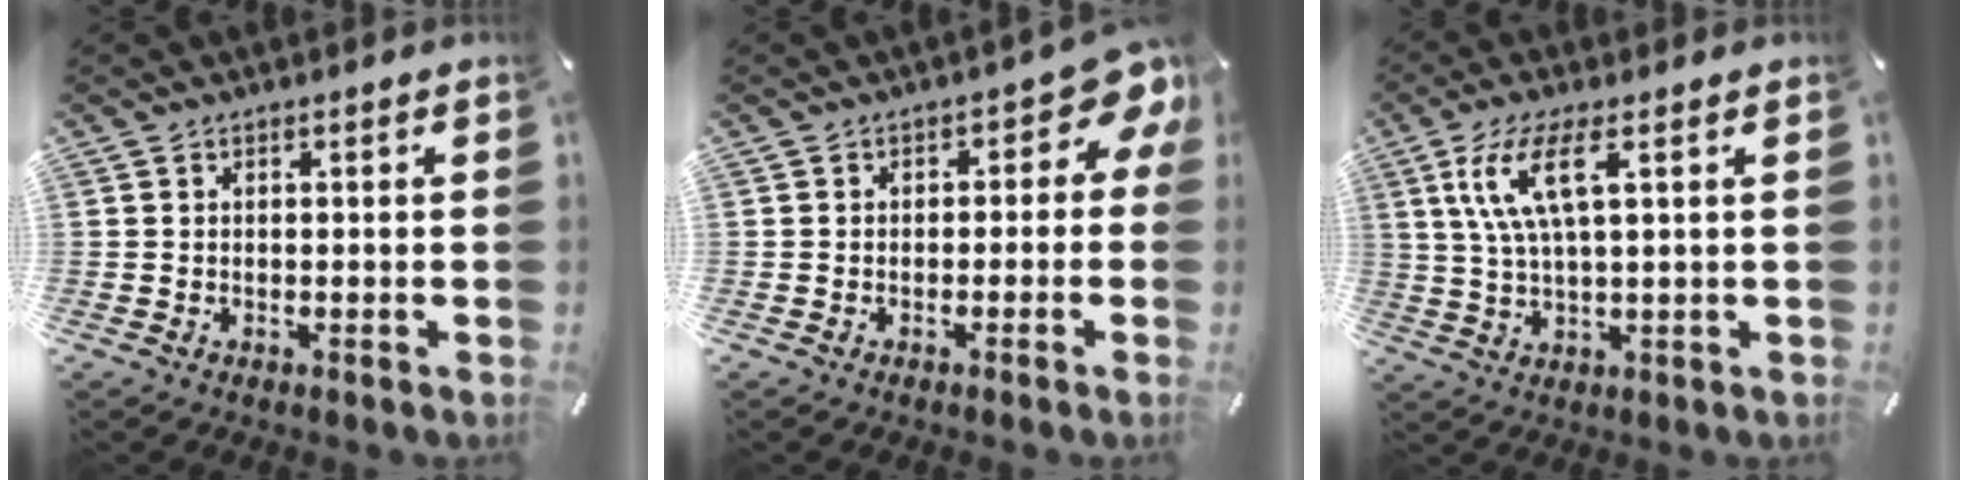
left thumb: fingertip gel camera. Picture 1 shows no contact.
{"total": 5.8, "force": [1.4, 3.5, 4.4], "torque": [-0.049, -0.009, 0.016]}
{"total": 10.1, "force": [3.9, 2.7, 8.9], "torque": [-0.194, 0.000, 0.063]}